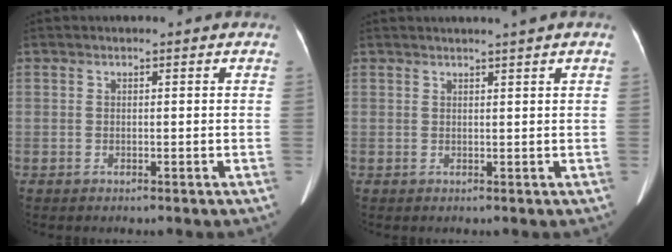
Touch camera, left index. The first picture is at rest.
{"total": 3.0, "force": [2.5, -0.8, 1.5], "torque": [-0.017, 0.008, 0.035]}